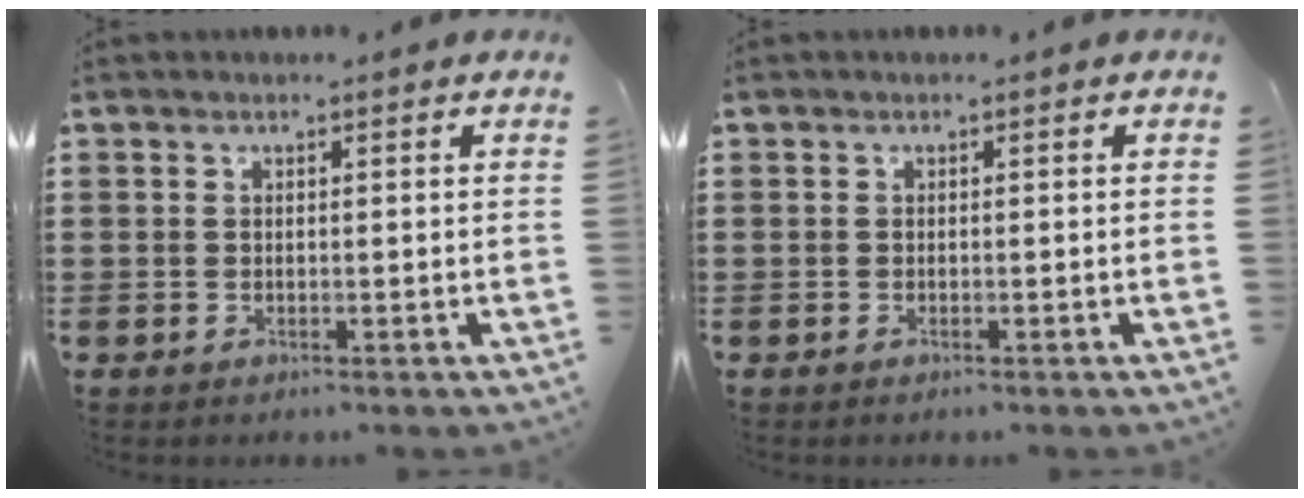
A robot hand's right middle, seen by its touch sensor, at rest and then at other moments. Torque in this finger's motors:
{"motor_torque": [0.07, 0.14, 0.04, 0.00]}